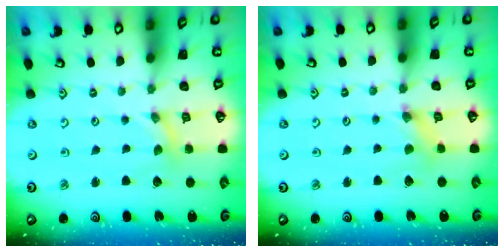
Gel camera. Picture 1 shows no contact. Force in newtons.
{"total": 1.9, "press": 1.9, "slide": 0.2}